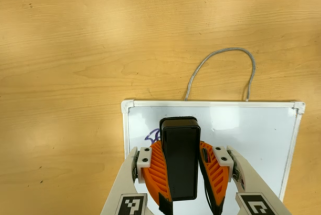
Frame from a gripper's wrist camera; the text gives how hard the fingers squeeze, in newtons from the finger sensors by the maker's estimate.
{"total": 8.3, "left": 7.4, "right": 9.3}